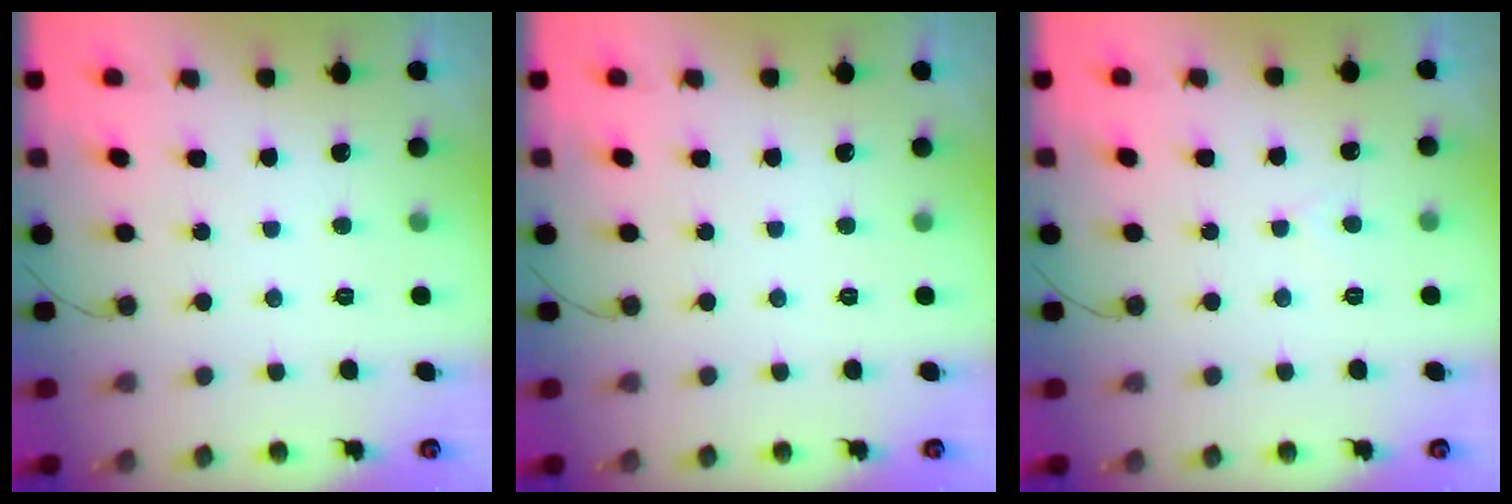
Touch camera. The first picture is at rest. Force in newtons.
{"total": 0.0}
{"total": 1.7, "press": 1.7, "slide": 0.2}